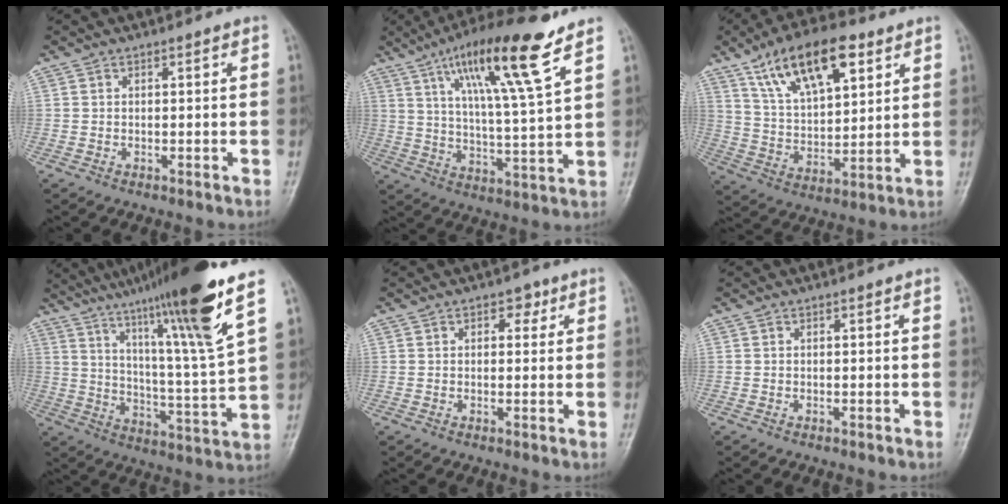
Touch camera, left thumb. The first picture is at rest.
{"total": 17.3, "force": [9.9, 2.2, 14.0], "torque": [-0.233, -0.039, 0.170]}
{"total": 16.9, "force": [9.2, 7.6, 12.1], "torque": [-0.173, -0.026, 0.166]}
{"total": 21.8, "force": [14.2, 0.3, 16.5], "torque": [-0.245, -0.062, 0.228]}
{"total": 2.5, "force": [1.2, 1.7, 1.3], "torque": [0.001, -0.001, 0.011]}
{"total": 0.0}